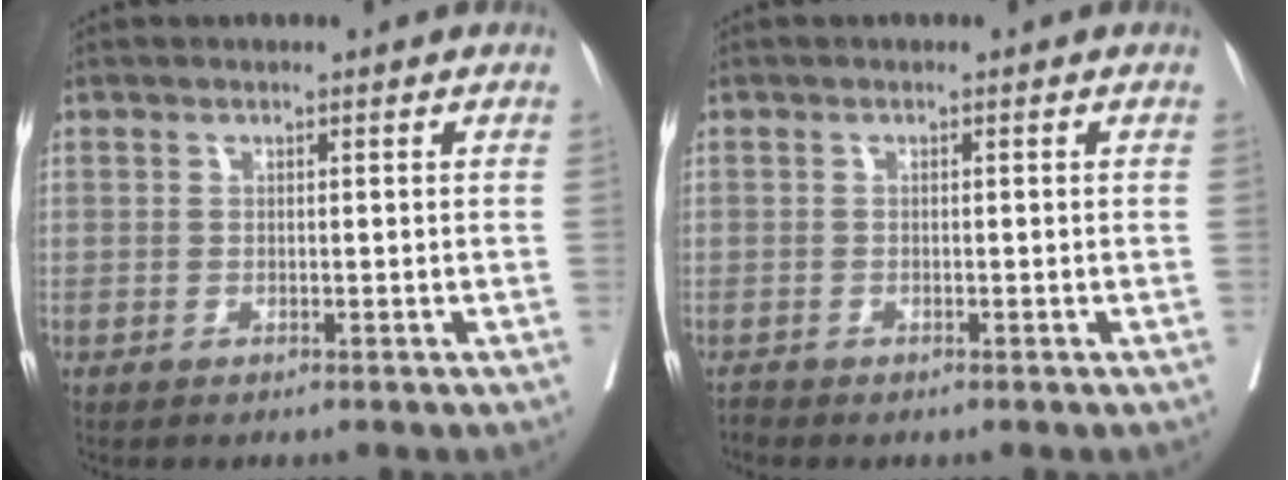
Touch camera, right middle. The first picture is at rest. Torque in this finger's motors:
{"motor_torque": [-0.06, 0.08, -0.01, -0.01]}